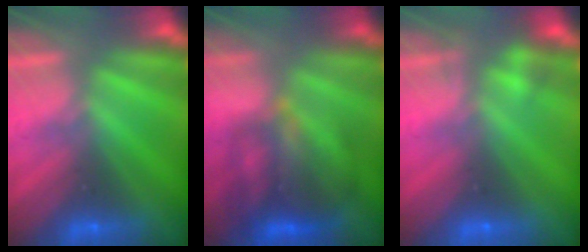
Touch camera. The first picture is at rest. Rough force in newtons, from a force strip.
{"total": 4.4}
{"total": 2.2}